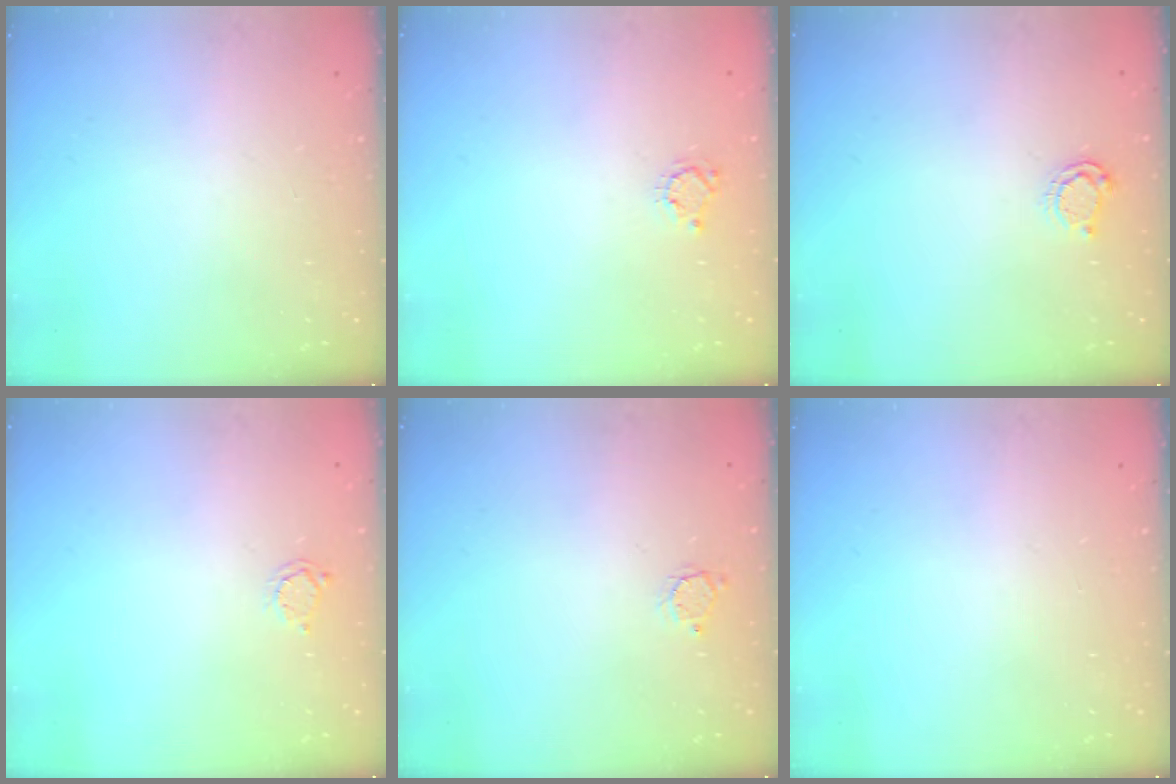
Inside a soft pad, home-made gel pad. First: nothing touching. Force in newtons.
{"total": 4.0, "press": 4.0, "slide": 0.5}
{"total": 4.4, "press": 4.4, "slide": 0.4}
{"total": 2.5, "press": 2.5, "slide": 0.4}
{"total": 2.6, "press": 2.6, "slide": 0.2}
{"total": 0.0}